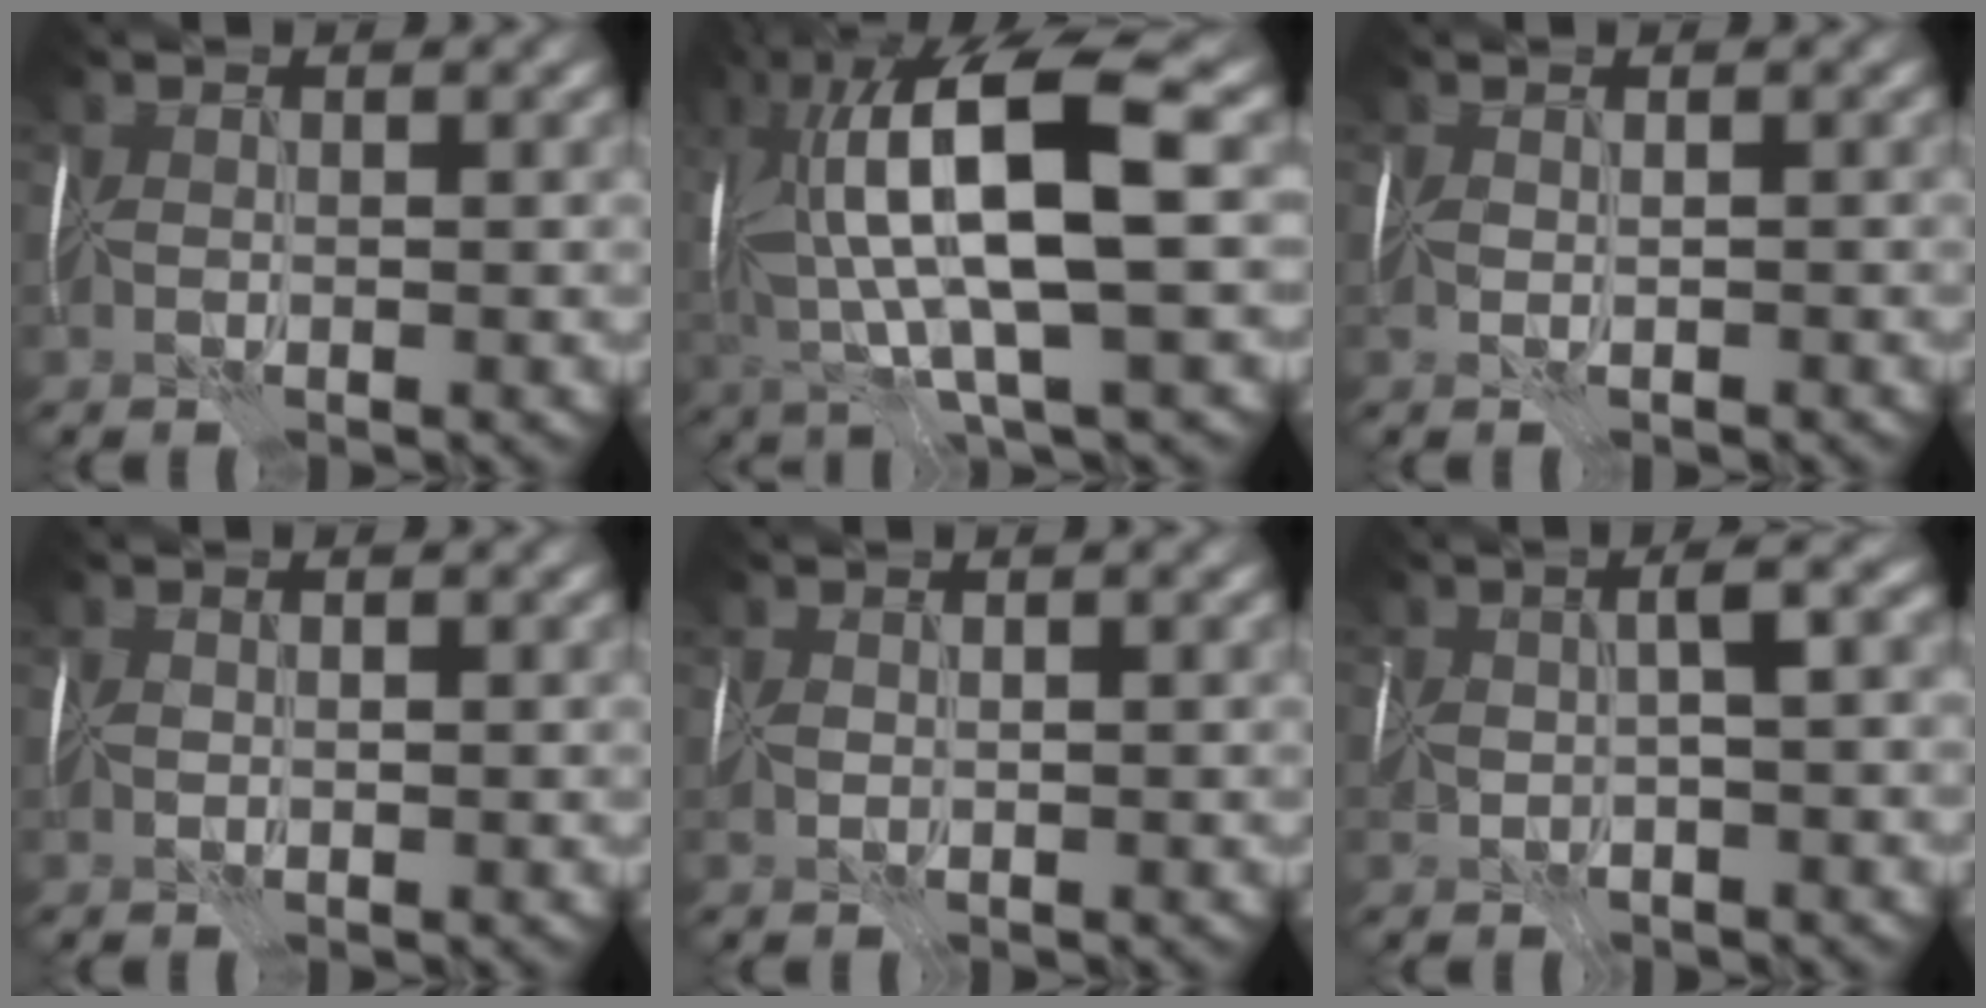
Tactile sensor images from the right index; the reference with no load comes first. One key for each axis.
{"total": 14.1, "fx": 2.3, "fy": 4.0, "fz": 13.3, "tx": -0.253, "ty": 0.020, "tz": 0.048}
{"total": 0.8, "fx": -0.4, "fy": 0.4, "fz": 0.6, "tx": -0.015, "ty": -0.002, "tz": -0.007}
{"total": 0.6, "fx": -0.1, "fy": 0.4, "fz": 0.4, "tx": -0.009, "ty": 0.004, "tz": -0.002}
{"total": 1.8, "fx": 0.0, "fy": 1.0, "fz": 1.6, "tx": -0.030, "ty": 0.003, "tz": -0.001}
{"total": 4.5, "fx": -1.0, "fy": 1.9, "fz": 4.0, "tx": -0.073, "ty": 0.007, "tz": -0.026}